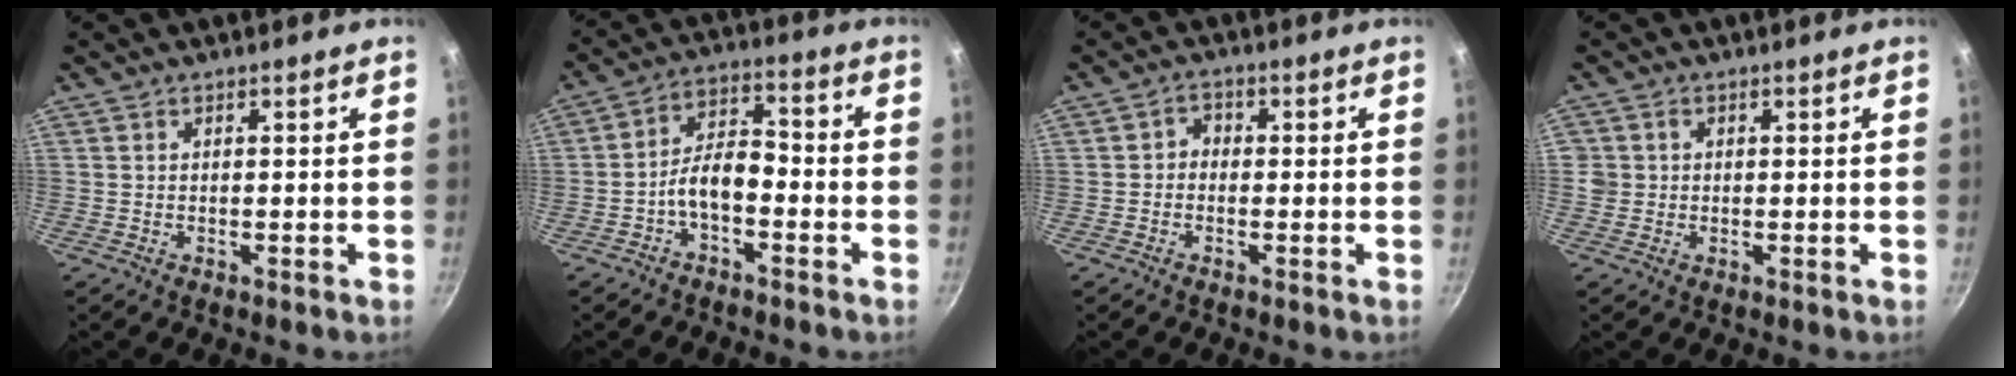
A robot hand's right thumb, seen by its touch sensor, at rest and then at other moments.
{"total": 7.2, "force": [-3.1, 3.7, 5.3], "torque": [-0.085, 0.047, -0.061]}
{"total": 2.1, "force": [-0.6, 1.8, 1.0], "torque": [-0.009, 0.011, -0.017]}
{"total": 2.1, "force": [0.0, 2.0, 0.6], "torque": [-0.001, 0.008, -0.002]}